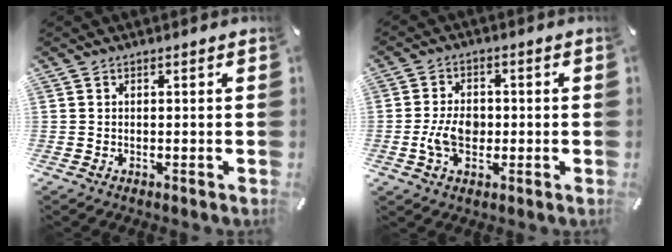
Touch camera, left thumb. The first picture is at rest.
{"total": 7.0, "force": [-1.3, 4.9, 4.8], "torque": [-0.085, 0.000, -0.025]}